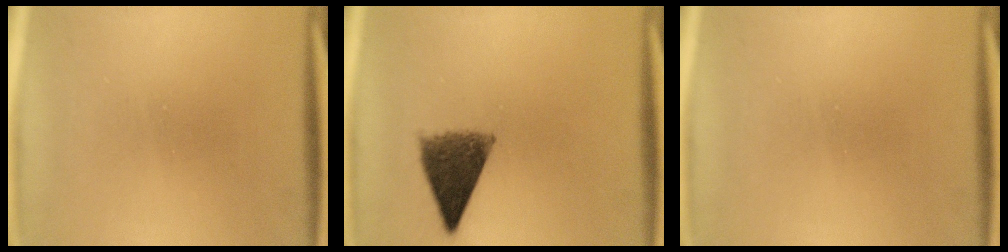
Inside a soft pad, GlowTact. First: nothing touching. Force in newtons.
{"total": 8.2}
{"total": 0.0}